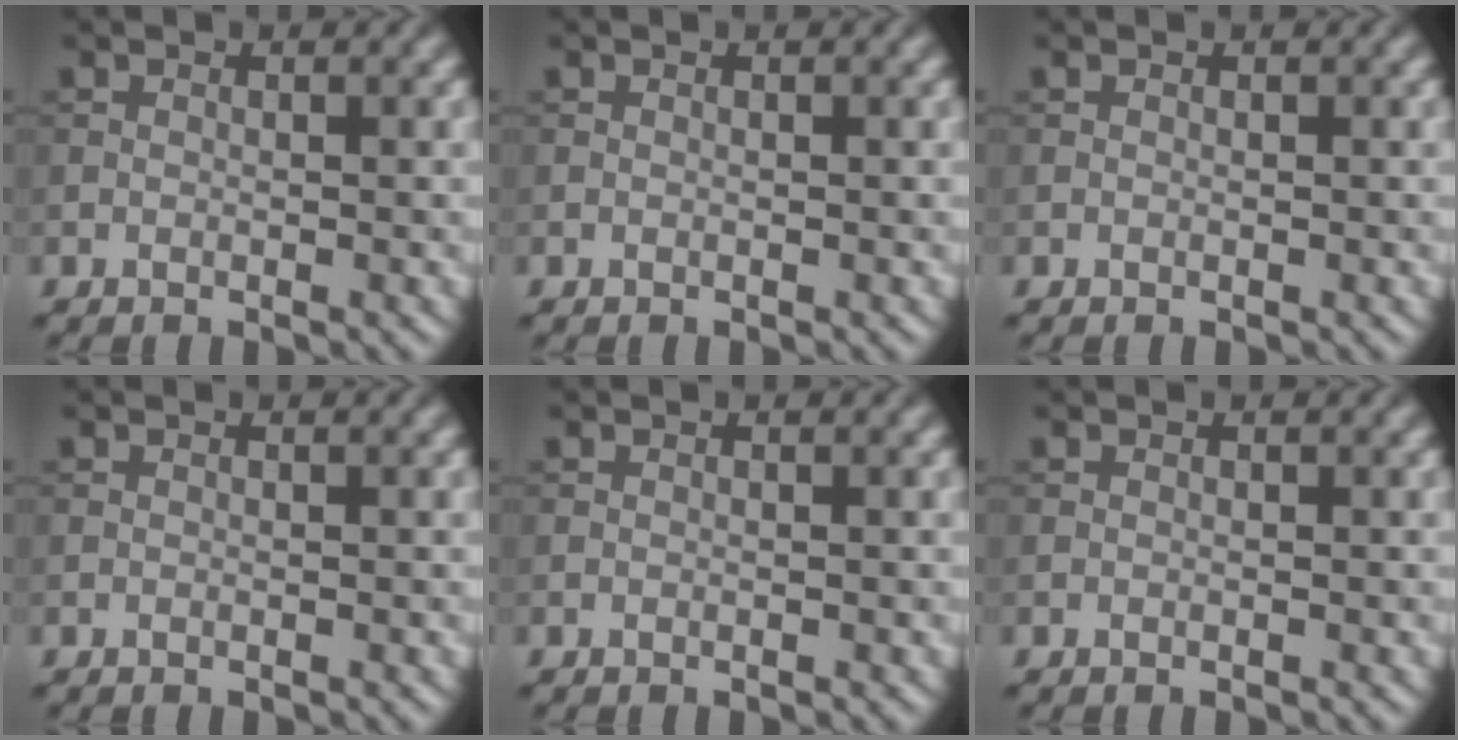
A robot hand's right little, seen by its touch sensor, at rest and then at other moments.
{"total": 0.0}
{"total": 0.0}
{"total": 0.0}
{"total": 0.0}
{"total": 0.0}